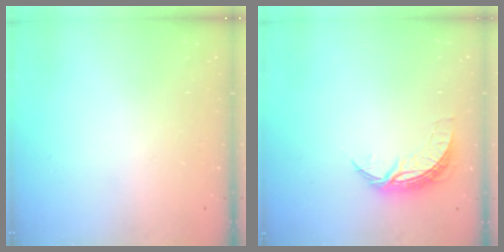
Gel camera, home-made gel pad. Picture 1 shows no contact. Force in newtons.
{"total": 7.4, "press": 7.4, "slide": 0.5}